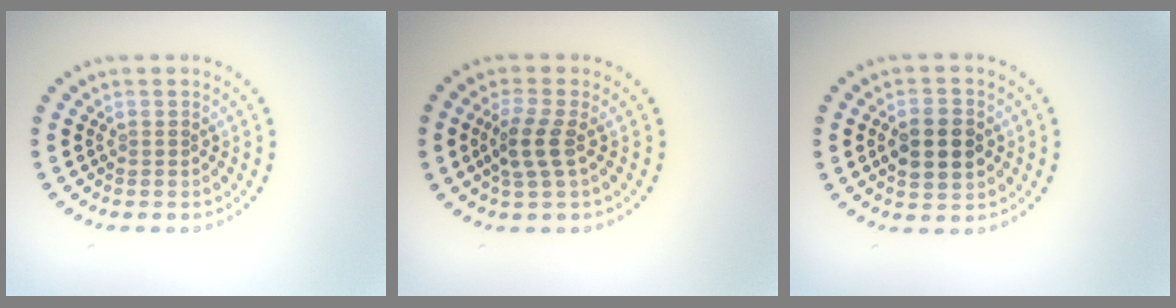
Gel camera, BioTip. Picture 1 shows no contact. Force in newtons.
{"total": 2.7, "press": 2.4, "slide": 1.3}
{"total": 4.3, "press": 4.3, "slide": 0.2}